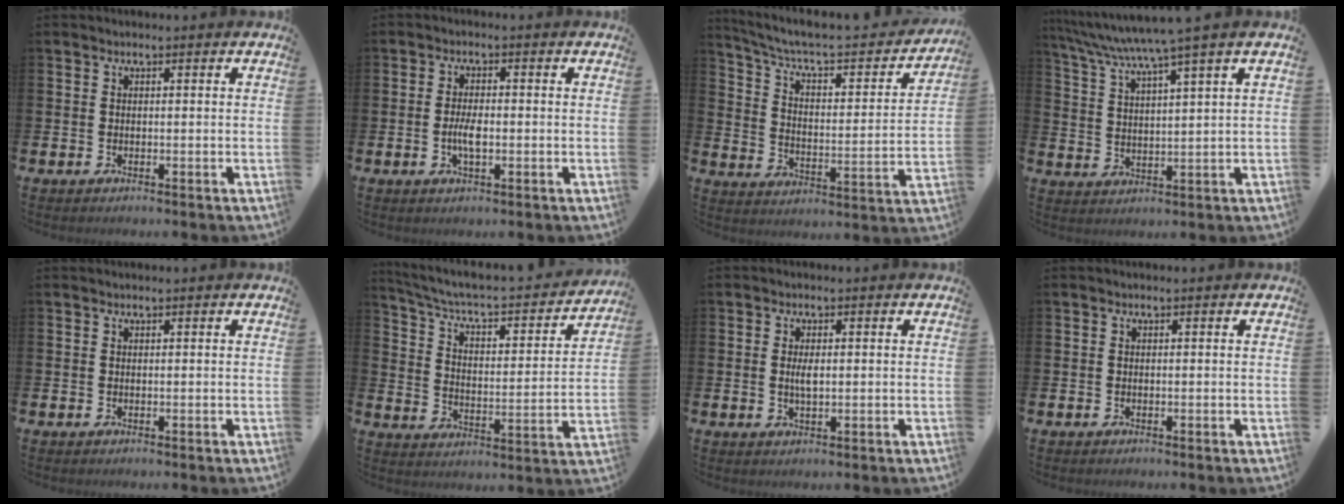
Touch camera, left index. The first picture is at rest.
{"total": 3.2, "force": [-0.6, 1.2, 2.9], "torque": [-0.045, -0.001, -0.014]}
{"total": 7.5, "force": [6.3, 2.0, 3.5], "torque": [-0.094, -0.046, 0.101]}
{"total": 6.0, "force": [5.1, -0.6, 3.1], "torque": [-0.083, -0.027, 0.085]}
{"total": 0.0}
{"total": 6.3, "force": [5.4, 1.5, 2.8], "torque": [-0.086, -0.043, 0.083]}
{"total": 2.2, "force": [0.1, 0.8, 2.0], "torque": [-0.031, -0.001, -0.002]}
{"total": 0.0}